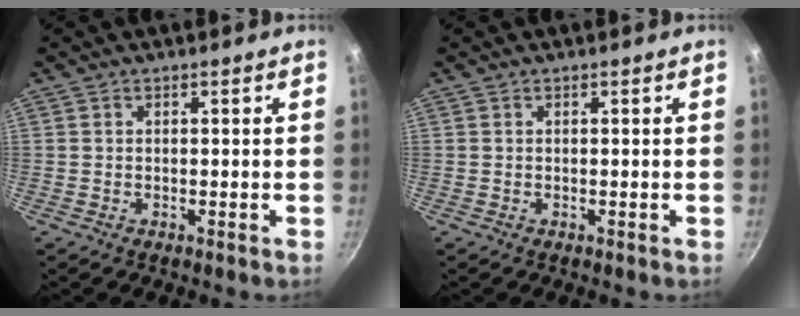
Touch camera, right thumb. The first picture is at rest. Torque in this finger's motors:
{"motor_torque": [0.00, 0.00, -0.04, 0.05, 0.00]}